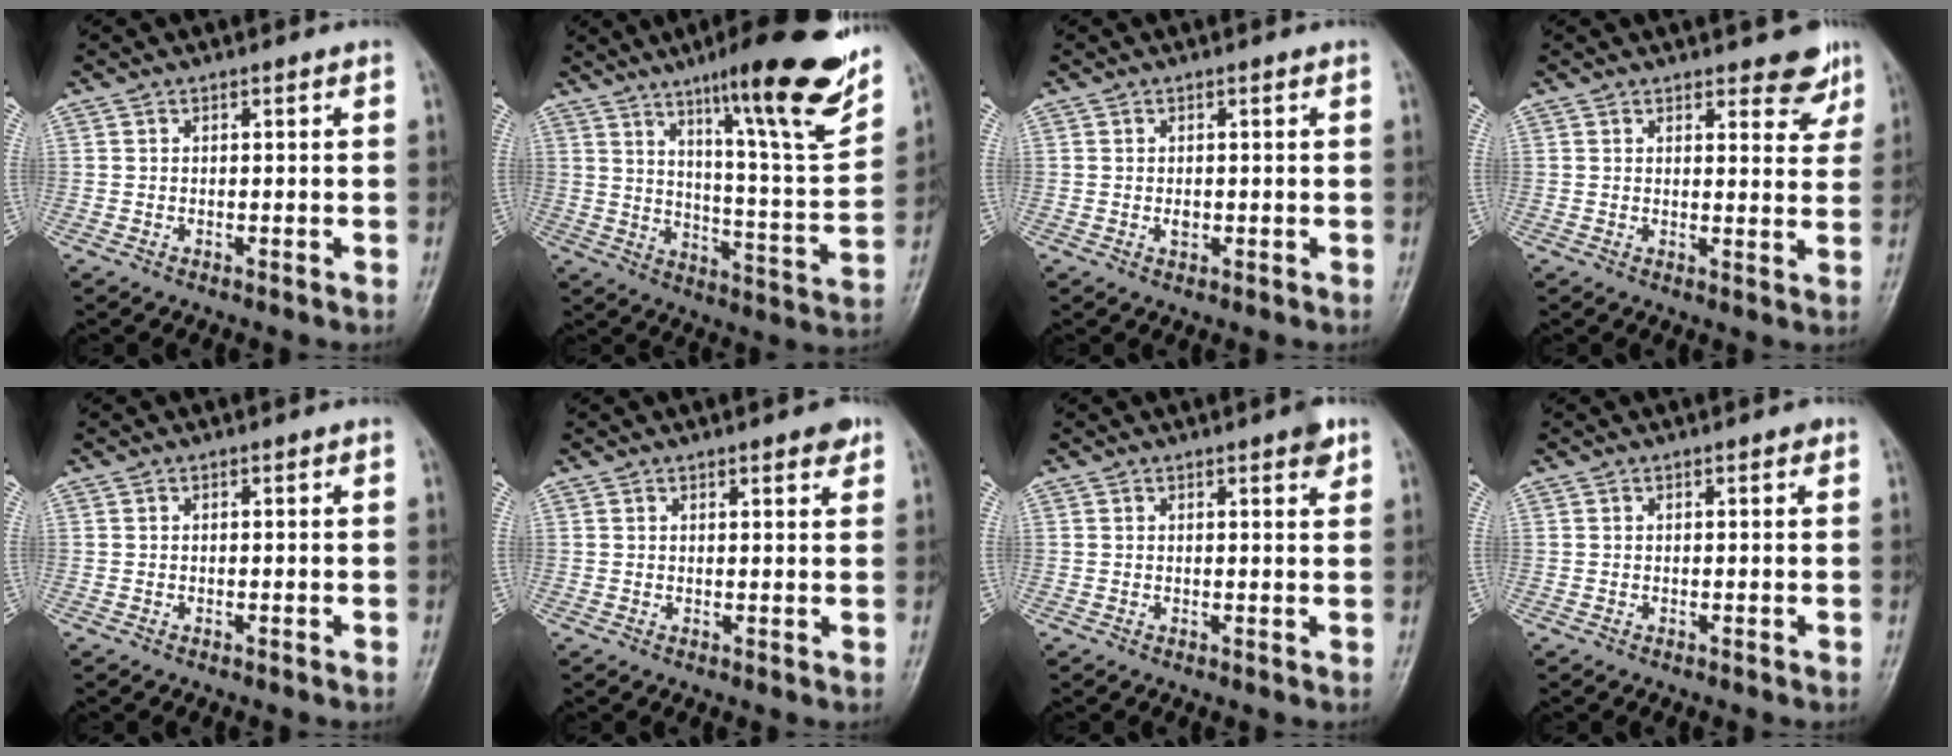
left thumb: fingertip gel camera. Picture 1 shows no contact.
{"total": 21.7, "force": [13.7, 3.1, 16.5], "torque": [-0.208, -0.065, 0.208]}
{"total": 1.3, "force": [0.0, 0.9, 1.0], "torque": [-0.010, 0.000, 0.002]}
{"total": 6.1, "force": [4.4, 2.5, 3.4], "torque": [-0.011, -0.026, 0.051]}
{"total": 0.0}
{"total": 3.0, "force": [2.0, 1.0, 2.0], "torque": [-0.017, -0.008, 0.024]}
{"total": 2.6, "force": [1.6, 0.7, 1.9], "torque": [-0.019, -0.006, 0.017]}
{"total": 0.7, "force": [0.4, 0.3, 0.5], "torque": [-0.007, 0.000, 0.003]}